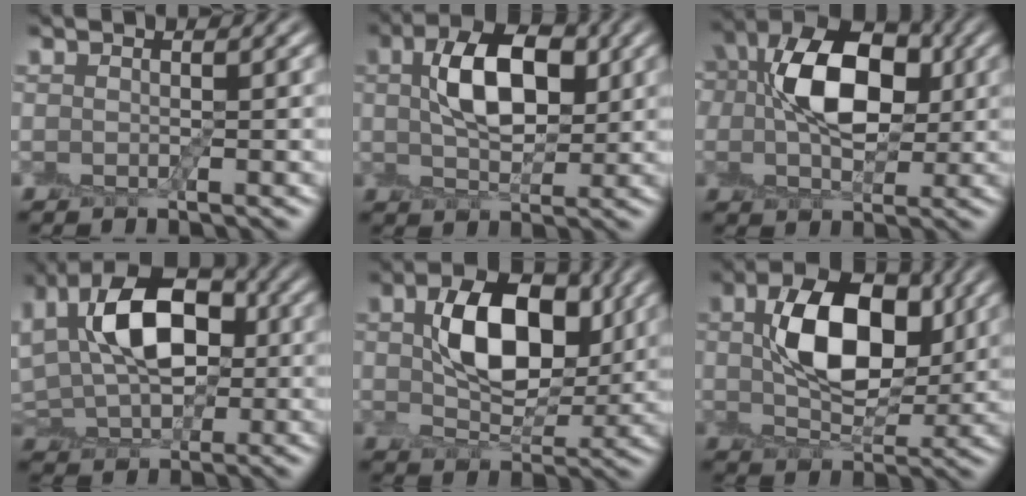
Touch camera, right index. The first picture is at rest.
{"total": 6.5, "force": [1.6, 3.5, 5.3], "torque": [-0.102, 0.010, 0.026]}
{"total": 10.6, "force": [1.8, 6.9, 7.9], "torque": [-0.138, 0.016, 0.023]}
{"total": 8.9, "force": [0.9, 5.5, 7.0], "torque": [-0.128, 0.019, 0.005]}
{"total": 7.7, "force": [1.7, 4.6, 6.0], "torque": [-0.108, 0.002, 0.031]}
{"total": 8.3, "force": [1.6, 4.8, 6.6], "torque": [-0.119, 0.006, 0.030]}